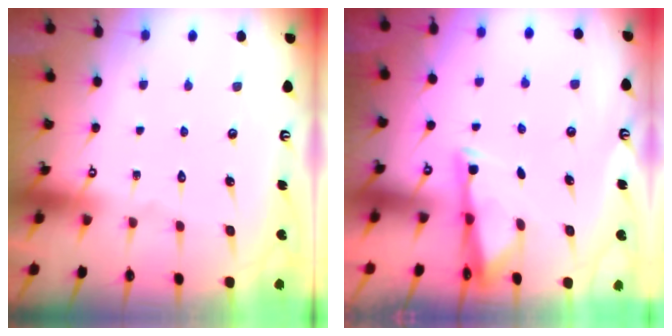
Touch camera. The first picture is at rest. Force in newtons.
{"total": 3.3, "press": 3.3, "slide": 0.4}